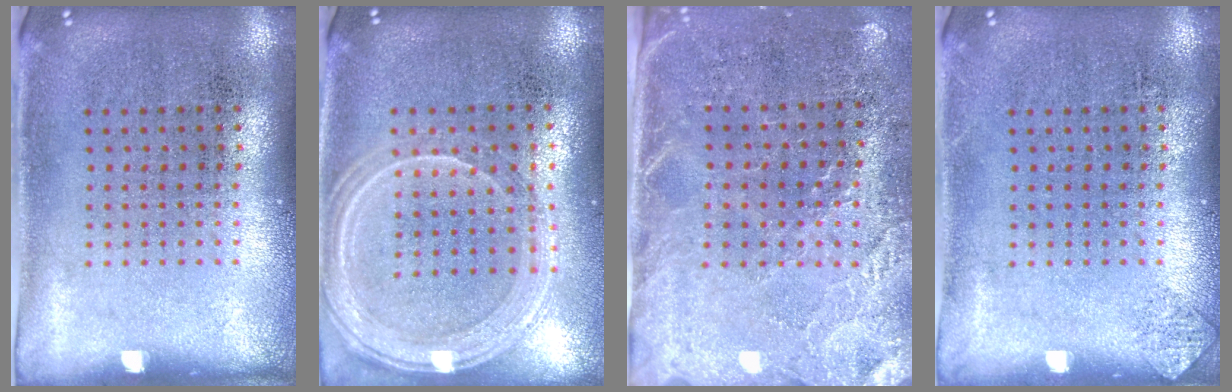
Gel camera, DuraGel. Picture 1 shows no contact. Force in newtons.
{"total": 1.3, "press": 1.3, "slide": 0.1}
{"total": 3.1, "press": 2.7, "slide": 1.5}
{"total": 0.6, "press": 0.6, "slide": 0.2}